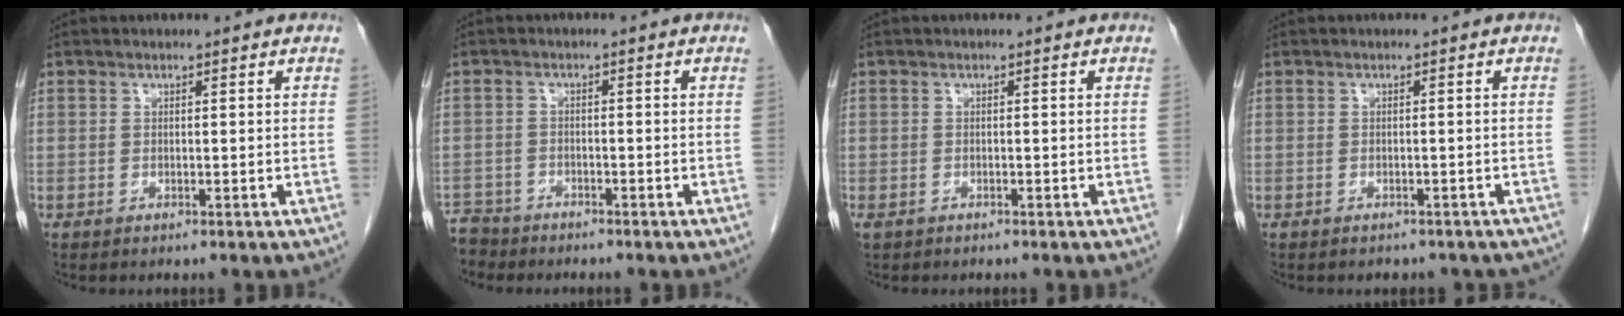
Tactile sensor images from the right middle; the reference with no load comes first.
{"total": 3.7, "force": [-3.4, 1.2, -0.8], "torque": [0.017, -0.005, -0.067]}
{"total": 1.8, "force": [-1.1, 1.0, 1.0], "torque": [-0.018, -0.003, -0.010]}
{"total": 6.1, "force": [-5.2, 2.7, 1.5], "torque": [-0.014, 0.001, -0.049]}